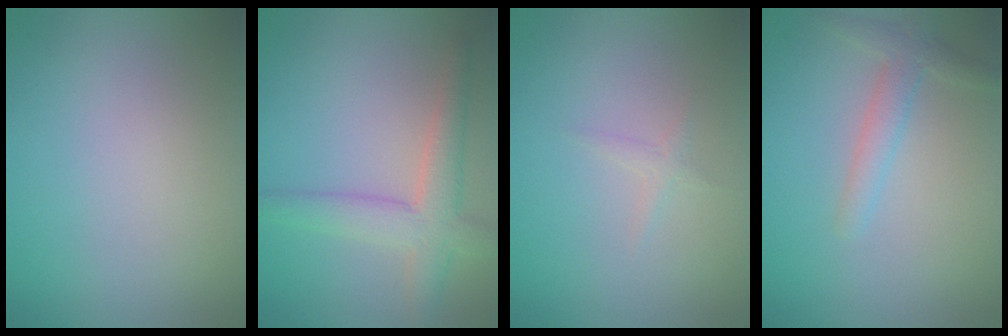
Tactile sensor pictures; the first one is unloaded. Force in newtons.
{"total": 4.5, "press": 4.5, "slide": 0.3}
{"total": 0.7, "press": 0.7, "slide": 0.0}
{"total": 2.2, "press": 2.2, "slide": 0.2}